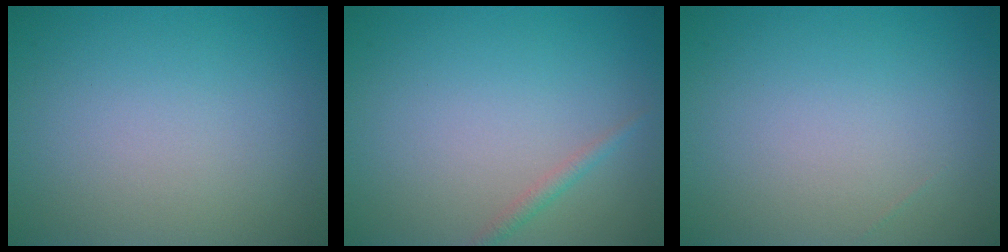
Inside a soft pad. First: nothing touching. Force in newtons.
{"total": 1.0, "press": 1.0, "slide": 0.0}
{"total": 0.0}